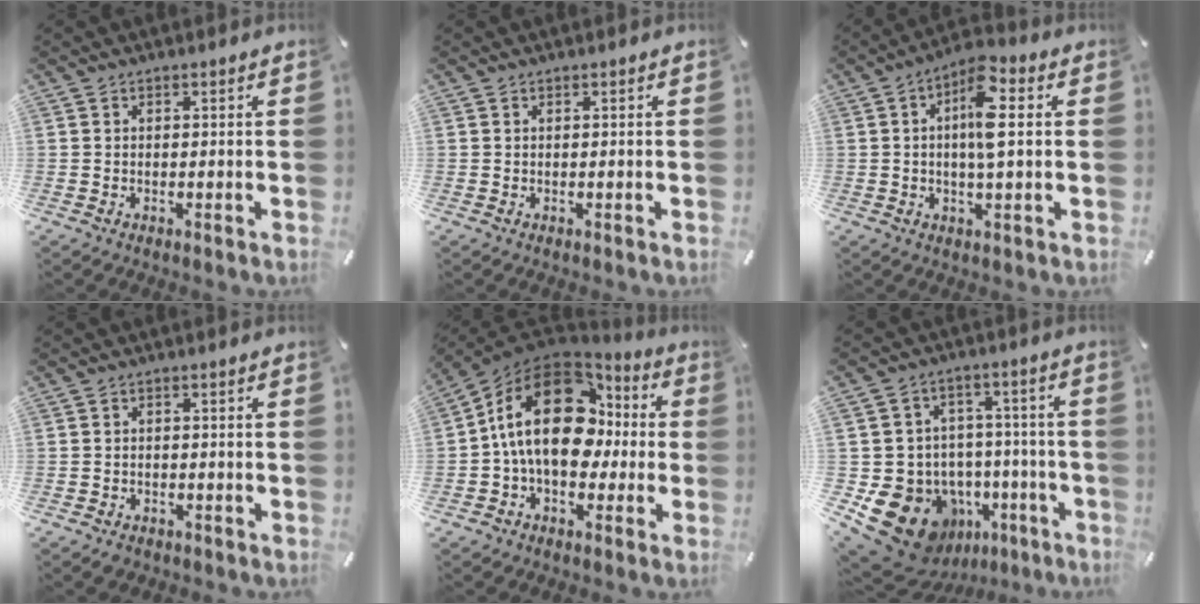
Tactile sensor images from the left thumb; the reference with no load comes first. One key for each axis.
{"total": 0.0}
{"total": 9.6, "fx": 1.4, "fy": 3.0, "fz": 9.0, "tx": -0.167, "ty": 0.004, "tz": 0.021}
{"total": 1.6, "fx": -1.3, "fy": 0.9, "fz": 0.5, "tx": -0.009, "ty": 0.006, "tz": -0.027}
{"total": 21.8, "fx": 2.3, "fy": 14.5, "fz": 16.2, "tx": -0.293, "ty": 0.004, "tz": 0.040}
{"total": 16.7, "fx": -7.2, "fy": 13.8, "fz": 6.3, "tx": -0.095, "ty": 0.031, "tz": -0.090}